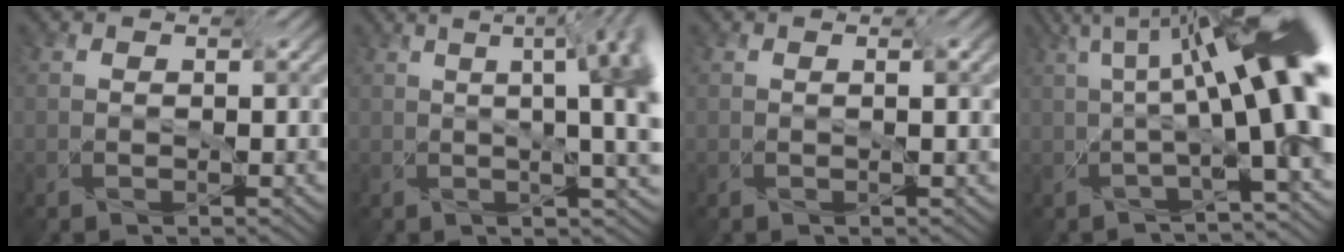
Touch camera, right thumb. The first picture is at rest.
{"total": 12.2, "force": [2.5, 4.2, 11.1], "torque": [-0.129, 0.040, 0.036]}
{"total": 1.7, "force": [0.5, 0.0, 1.6], "torque": [-0.023, 0.006, 0.007]}
{"total": 13.9, "force": [1.5, 3.5, 13.3], "torque": [-0.181, 0.045, 0.022]}